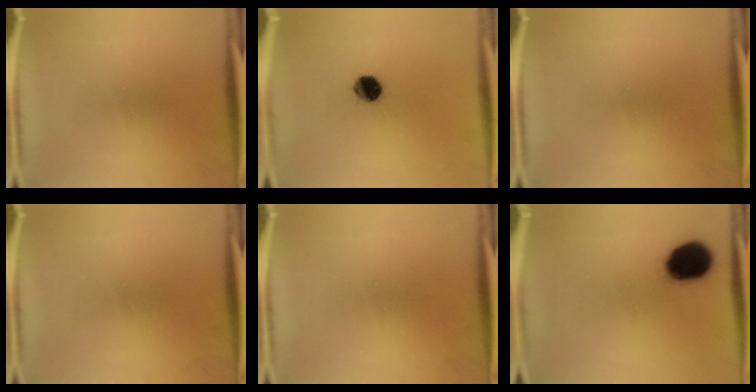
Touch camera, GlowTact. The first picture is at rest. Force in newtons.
{"total": 7.6}
{"total": 0.0}
{"total": 0.0}
{"total": 0.0}
{"total": 13.8}